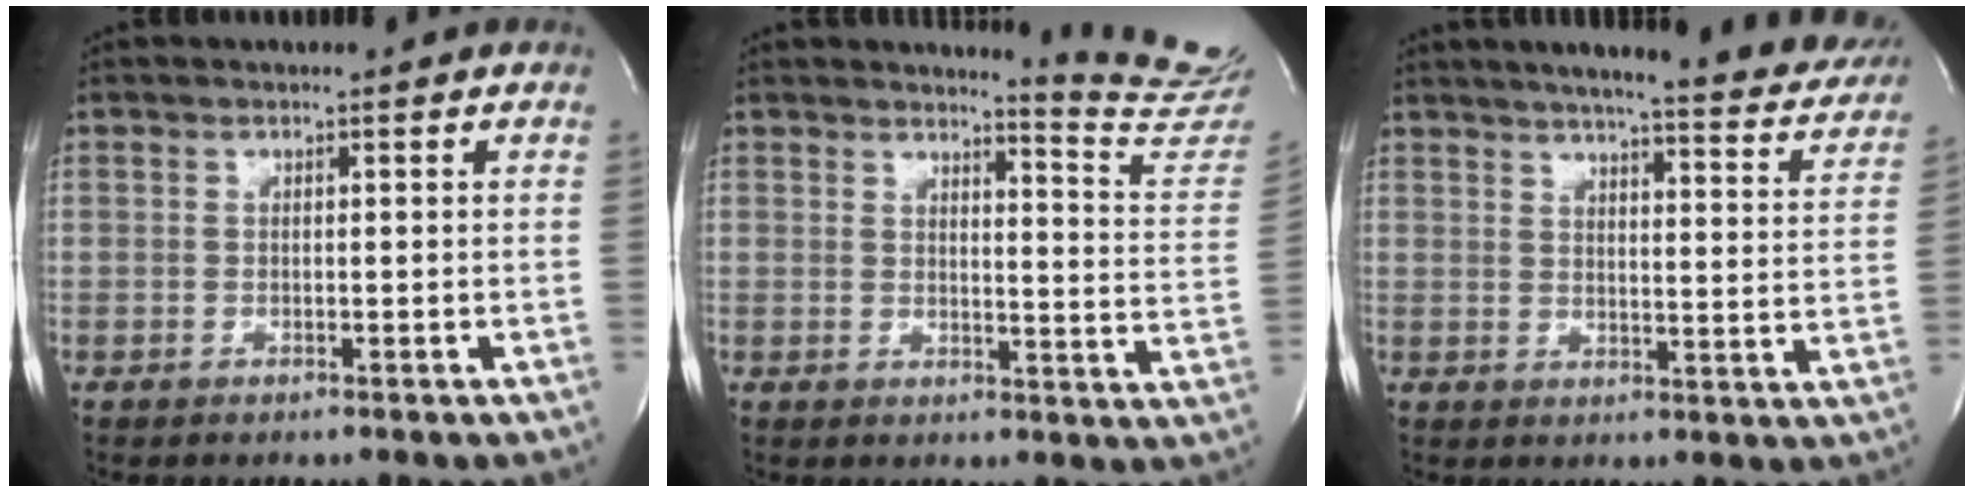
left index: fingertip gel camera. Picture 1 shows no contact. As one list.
[{"total": 10.5, "force": [10.4, -1.6, -0.1], "torque": [-0.003, -0.124, 0.098]}, {"total": 22.9, "force": [19.8, 3.3, 11.0], "torque": [-0.147, -0.043, 0.225]}]